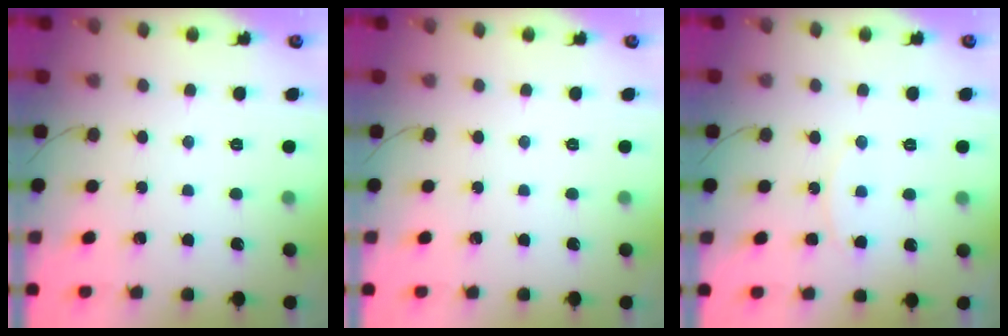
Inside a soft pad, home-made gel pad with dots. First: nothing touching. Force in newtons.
{"total": 0.0}
{"total": 6.0, "press": 6.0, "slide": 0.6}